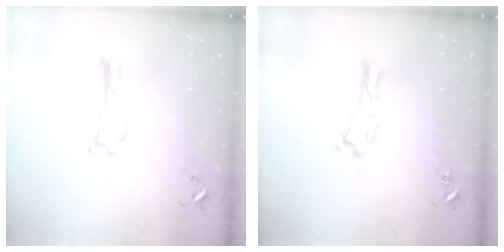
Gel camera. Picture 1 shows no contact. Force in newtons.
{"total": 0.0}